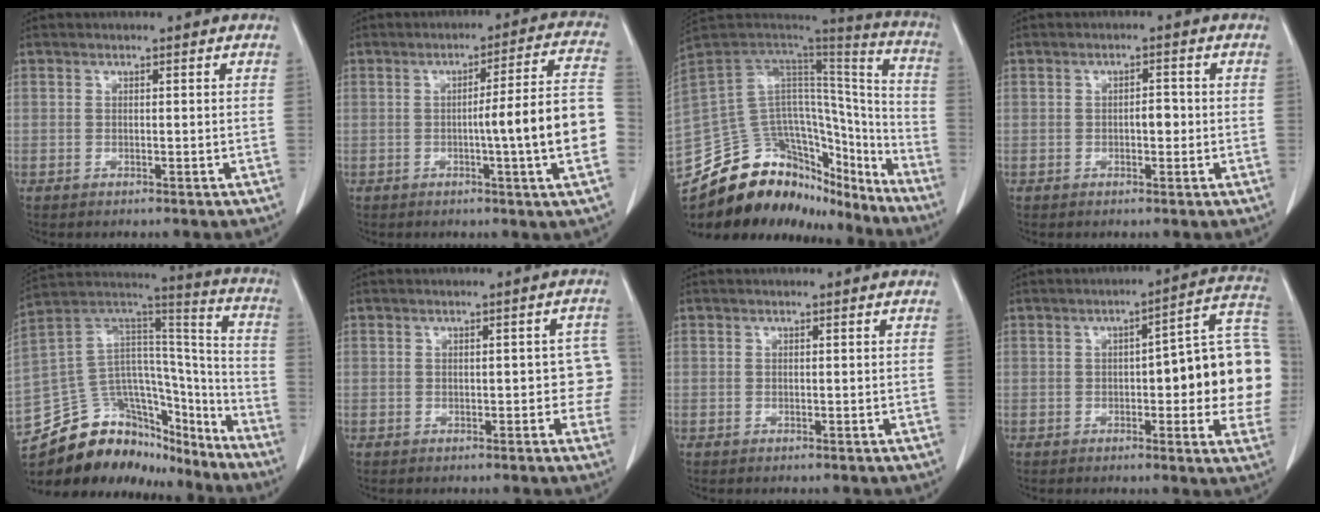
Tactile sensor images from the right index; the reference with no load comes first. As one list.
[{"total": 12.6, "force": [-2.3, -1.0, 12.4], "torque": [-0.163, 0.012, -0.037]}, {"total": 31.2, "force": [-24.8, 13.0, 13.9], "torque": [-0.248, 0.022, -0.373]}, {"total": 2.0, "force": [-0.3, 0.9, 1.8], "torque": [-0.025, 0.003, -0.005]}, {"total": 25.7, "force": [-20.7, 11.7, 9.8], "torque": [-0.178, 0.058, -0.325]}, {"total": 3.9, "force": [-0.2, 1.9, 3.4], "torque": [-0.021, 0.020, -0.004]}, {"total": 0.0}, {"total": 16.7, "force": [-0.3, 3.8, 16.3], "torque": [-0.165, 0.035, -0.003]}]